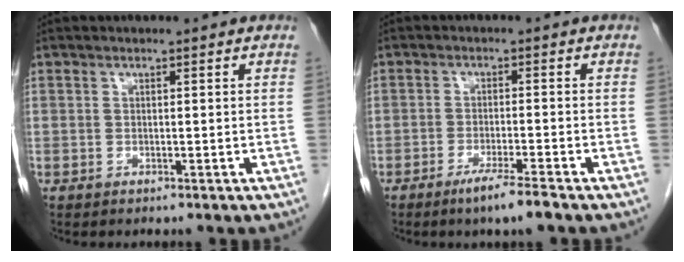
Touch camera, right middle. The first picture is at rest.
{"total": 4.6, "force": [-3.2, -0.5, 3.3], "torque": [-0.059, -0.010, -0.060]}